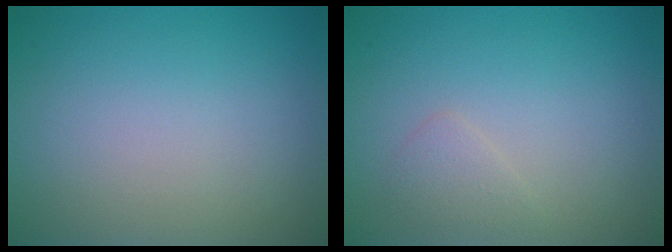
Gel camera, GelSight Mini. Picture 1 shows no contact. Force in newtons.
{"total": 1.1, "press": 1.1, "slide": 0.0}